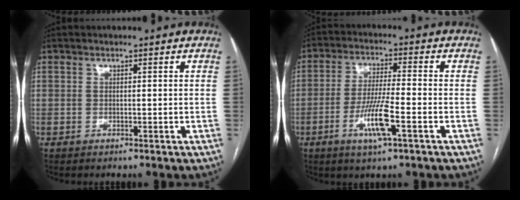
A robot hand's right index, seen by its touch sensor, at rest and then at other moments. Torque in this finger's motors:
{"motor_torque": [1.62, -0.50, 0.58, 0.09]}